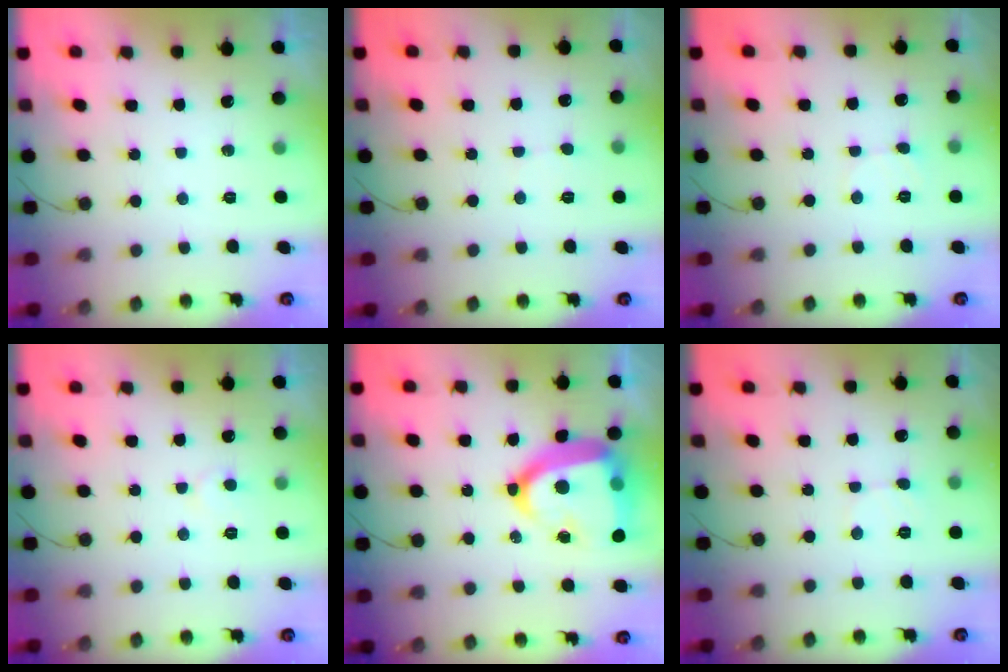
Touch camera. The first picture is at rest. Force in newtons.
{"total": 2.9, "press": 2.9, "slide": 0.3}
{"total": 2.9, "press": 2.9, "slide": 0.3}
{"total": 3.3, "press": 3.3, "slide": 0.3}
{"total": 20.6, "press": 20.5, "slide": 2.0}
{"total": 2.4, "press": 2.4, "slide": 0.2}